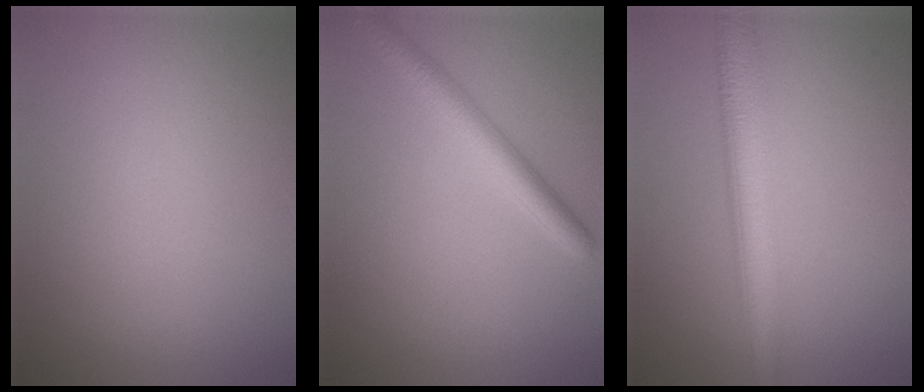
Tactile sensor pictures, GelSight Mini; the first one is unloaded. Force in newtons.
{"total": 3.1, "press": 3.1, "slide": 0.2}
{"total": 4.8, "press": 4.8, "slide": 0.1}